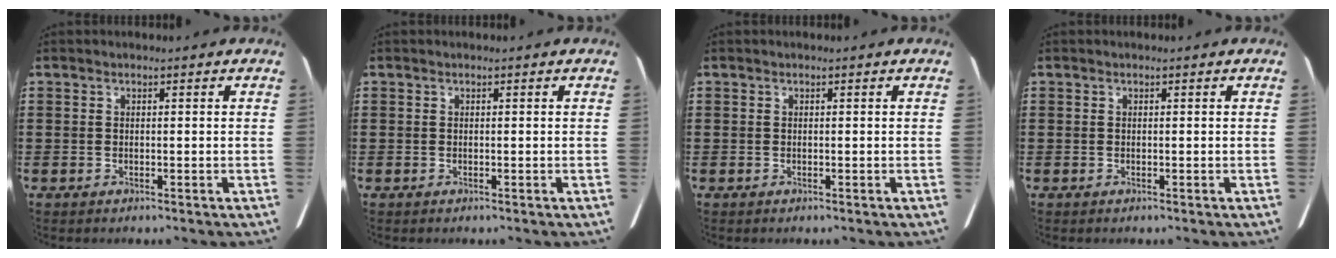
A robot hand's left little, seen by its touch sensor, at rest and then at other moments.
{"total": 0.0}
{"total": 0.0}
{"total": 0.0}